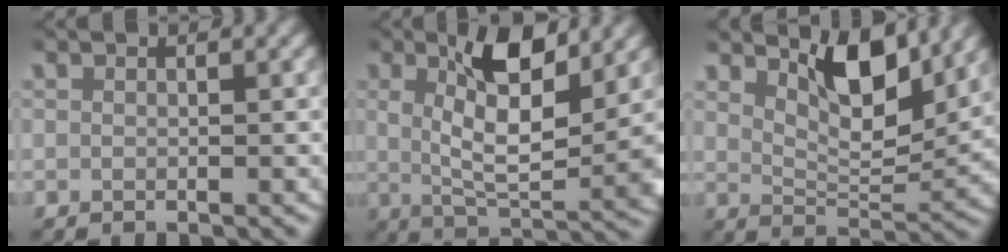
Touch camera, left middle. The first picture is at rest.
{"total": 8.5, "force": [2.3, 2.9, 7.7], "torque": [-0.123, -0.015, 0.045]}
{"total": 6.3, "force": [4.0, 2.1, 4.5], "torque": [-0.077, -0.012, 0.067]}